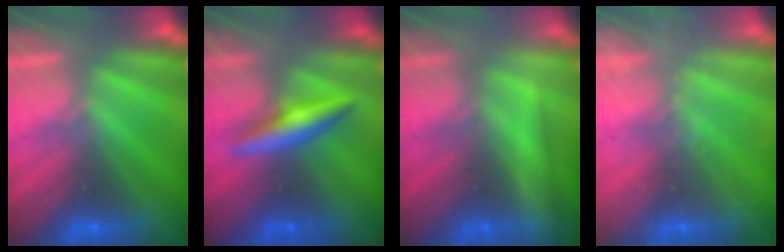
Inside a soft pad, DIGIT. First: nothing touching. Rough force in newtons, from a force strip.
{"total": 2.7}
{"total": 2.3}
{"total": 2.0}